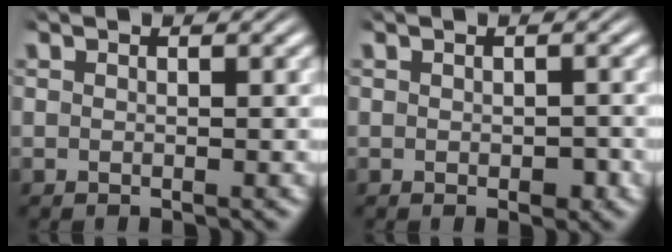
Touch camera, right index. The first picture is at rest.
{"total": 0.9, "force": [-0.5, 0.6, 0.6], "torque": [-0.009, -0.005, -0.006]}